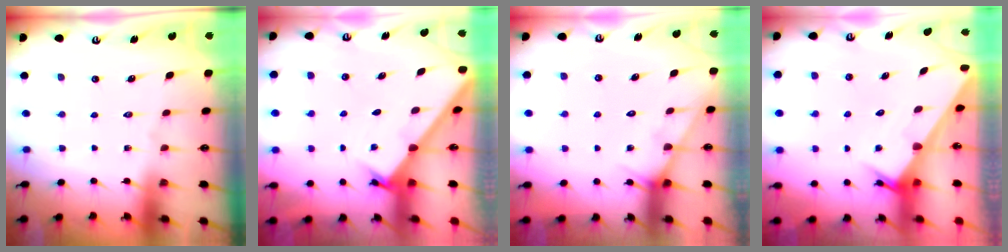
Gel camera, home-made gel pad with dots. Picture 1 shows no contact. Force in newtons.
{"total": 1.7, "press": 1.7, "slide": 0.1}
{"total": 4.1, "press": 4.1, "slide": 0.4}
{"total": 2.4, "press": 2.4, "slide": 0.1}